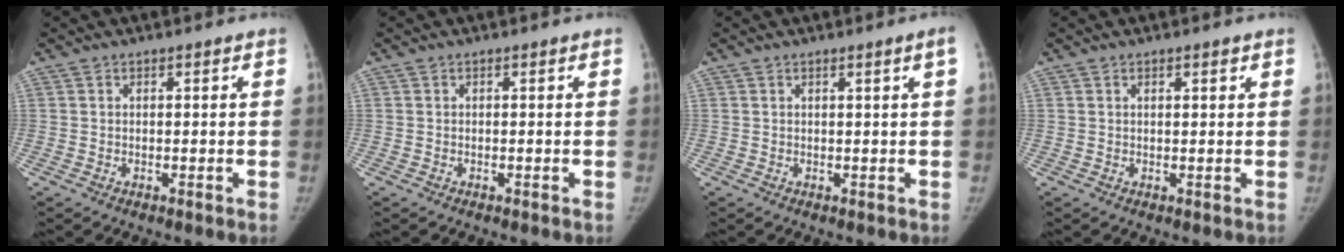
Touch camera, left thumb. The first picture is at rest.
{"total": 0.0}
{"total": 1.6, "force": [0.7, -0.6, 1.3], "torque": [-0.023, -0.006, 0.016]}
{"total": 1.4, "force": [0.9, 0.4, 1.0], "torque": [-0.012, -0.003, 0.013]}